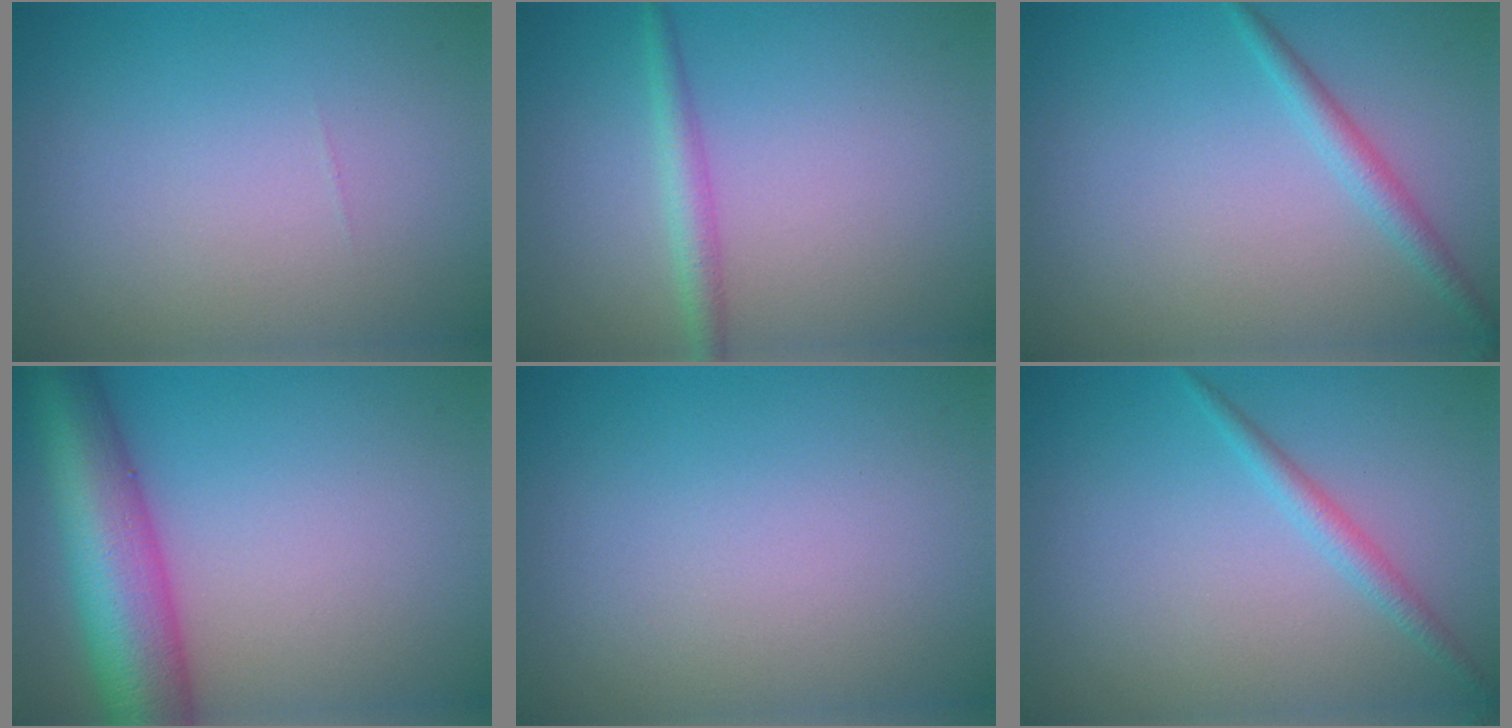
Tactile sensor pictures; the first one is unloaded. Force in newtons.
{"total": 2.0, "press": 2.0, "slide": 0.0}
{"total": 1.8, "press": 1.8, "slide": 0.1}
{"total": 10.1, "press": 10.1, "slide": 0.3}
{"total": 0.0}
{"total": 1.7, "press": 1.7, "slide": 0.1}